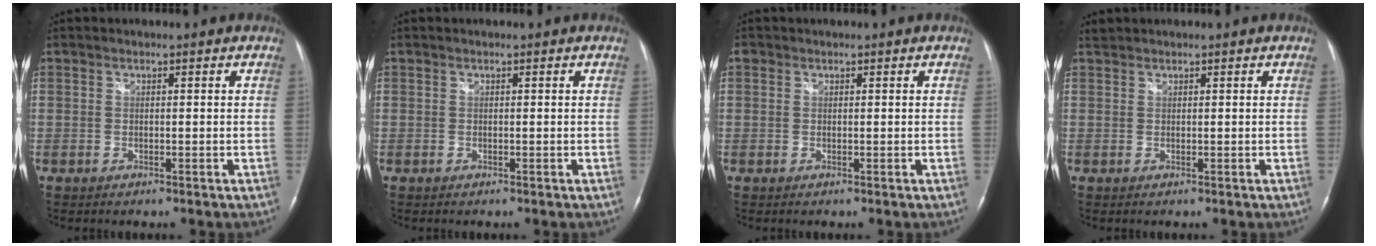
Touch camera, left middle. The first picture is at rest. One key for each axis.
{"total": 0.0}
{"total": 0.6, "fx": 0.2, "fy": 0.6, "fz": 0.2, "tx": 0.002, "ty": 0.002, "tz": 0.001}
{"total": 0.8, "fx": 0.8, "fy": 0.2, "fz": -0.1, "tx": -0.006, "ty": 0.010, "tz": 0.017}